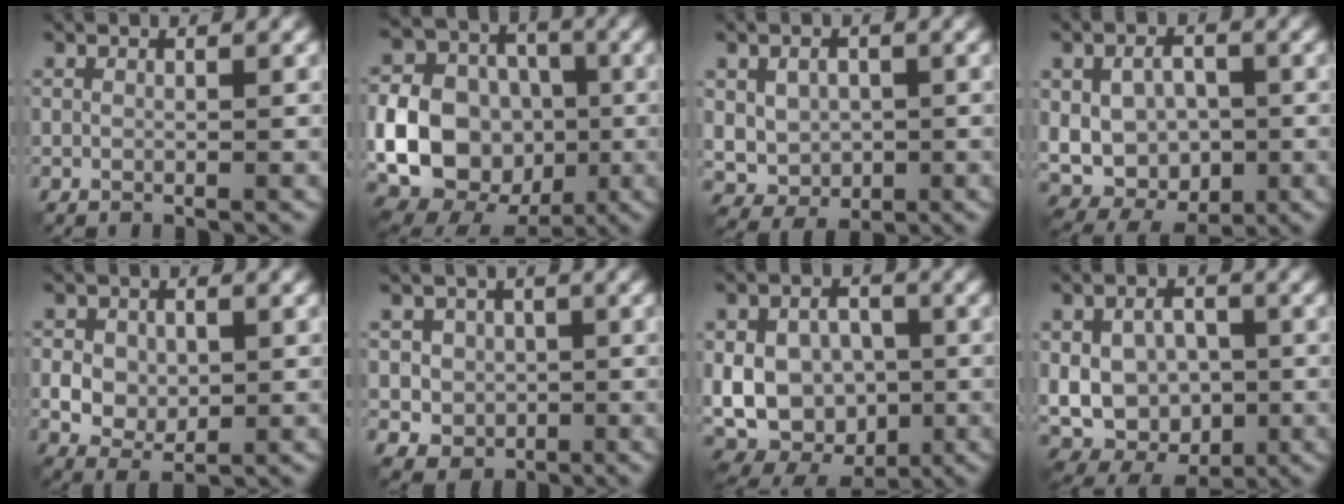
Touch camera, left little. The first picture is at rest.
{"total": 11.6, "force": [-2.4, 9.2, 6.6], "torque": [-0.120, -0.005, -0.059]}
{"total": 4.1, "force": [0.2, 3.3, 2.5], "torque": [-0.050, -0.006, 0.016]}
{"total": 8.9, "force": [-0.9, 6.6, 5.9], "torque": [-0.099, -0.006, -0.013]}
{"total": 3.5, "force": [-0.3, 2.5, 2.4], "torque": [-0.045, -0.002, -0.005]}
{"total": 3.5, "force": [0.0, 3.3, 1.3], "torque": [-0.015, 0.003, -0.009]}
{"total": 13.4, "force": [-2.4, 10.4, 8.1], "torque": [-0.146, 0.009, -0.050]}
{"total": 11.0, "force": [-1.7, 8.4, 6.9], "torque": [-0.119, -0.001, -0.033]}